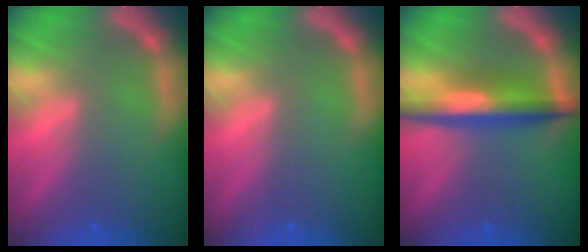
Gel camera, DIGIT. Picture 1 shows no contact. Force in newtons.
{"total": 0.0}
{"total": 6.0}